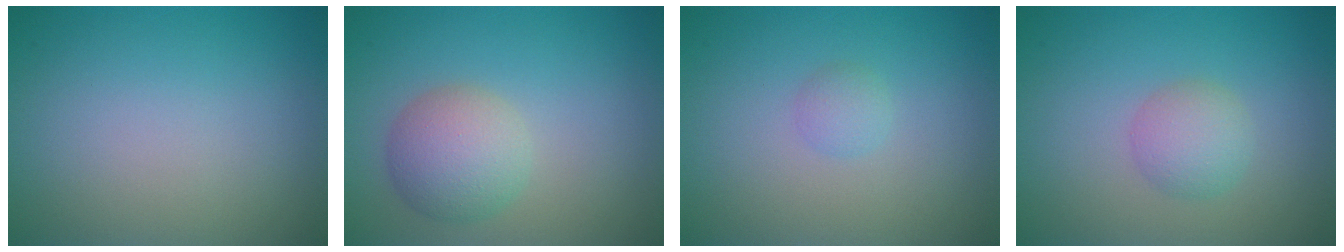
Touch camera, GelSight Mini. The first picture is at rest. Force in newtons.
{"total": 4.0, "press": 4.0, "slide": 0.1}
{"total": 1.0, "press": 1.0, "slide": 0.1}
{"total": 2.4, "press": 2.4, "slide": 0.1}